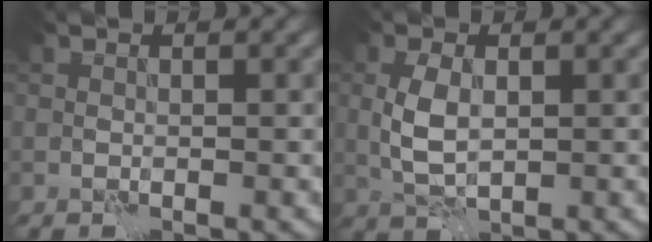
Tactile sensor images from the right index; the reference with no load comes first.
{"total": 3.0, "force": [0.4, 1.7, 2.5], "torque": [-0.059, 0.001, 0.011]}